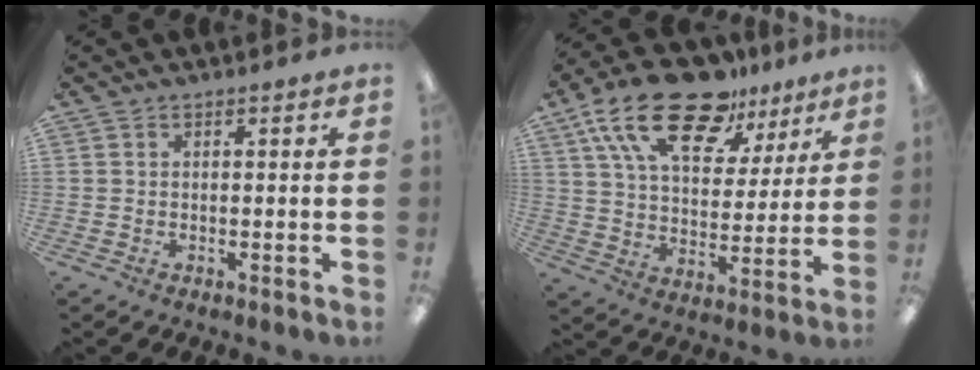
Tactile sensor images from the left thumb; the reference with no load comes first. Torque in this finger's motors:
{"motor_torque": [0.37, 0.42, 1.82, -0.95, 0.38]}